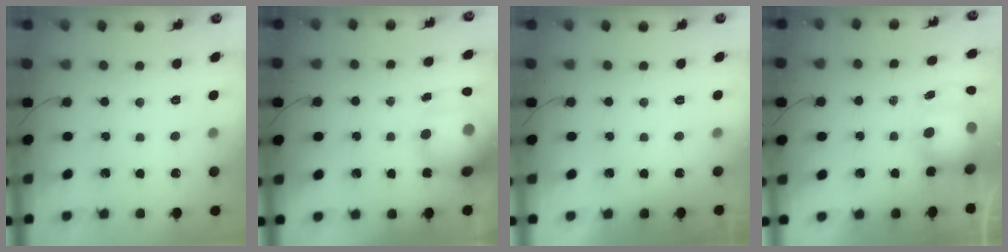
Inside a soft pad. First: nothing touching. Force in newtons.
{"total": 19.3, "press": 18.8, "slide": 4.2}
{"total": 0.0}
{"total": 10.8, "press": 10.5, "slide": 2.1}